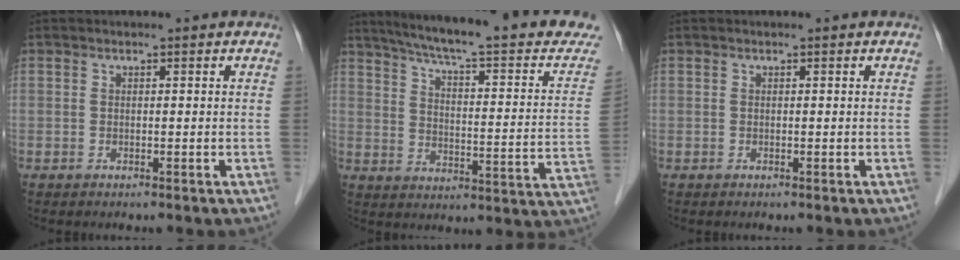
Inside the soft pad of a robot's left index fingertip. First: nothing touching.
{"total": 25.0, "force": [21.6, 2.0, 12.5], "torque": [-0.180, -0.044, 0.271]}
{"total": 0.0}